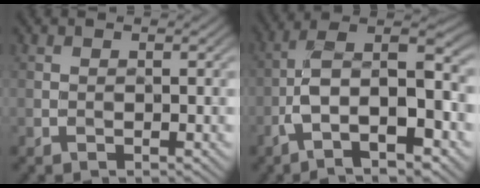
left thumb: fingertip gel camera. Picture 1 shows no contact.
{"total": 11.0, "force": [-3.2, 4.1, 9.7], "torque": [-0.186, 0.003, -0.056]}